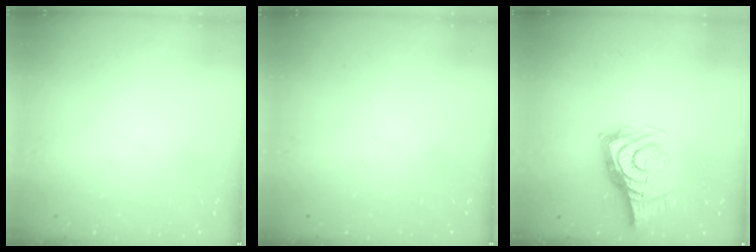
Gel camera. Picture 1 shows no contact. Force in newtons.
{"total": 0.0}
{"total": 10.5, "press": 9.8, "slide": 3.8}